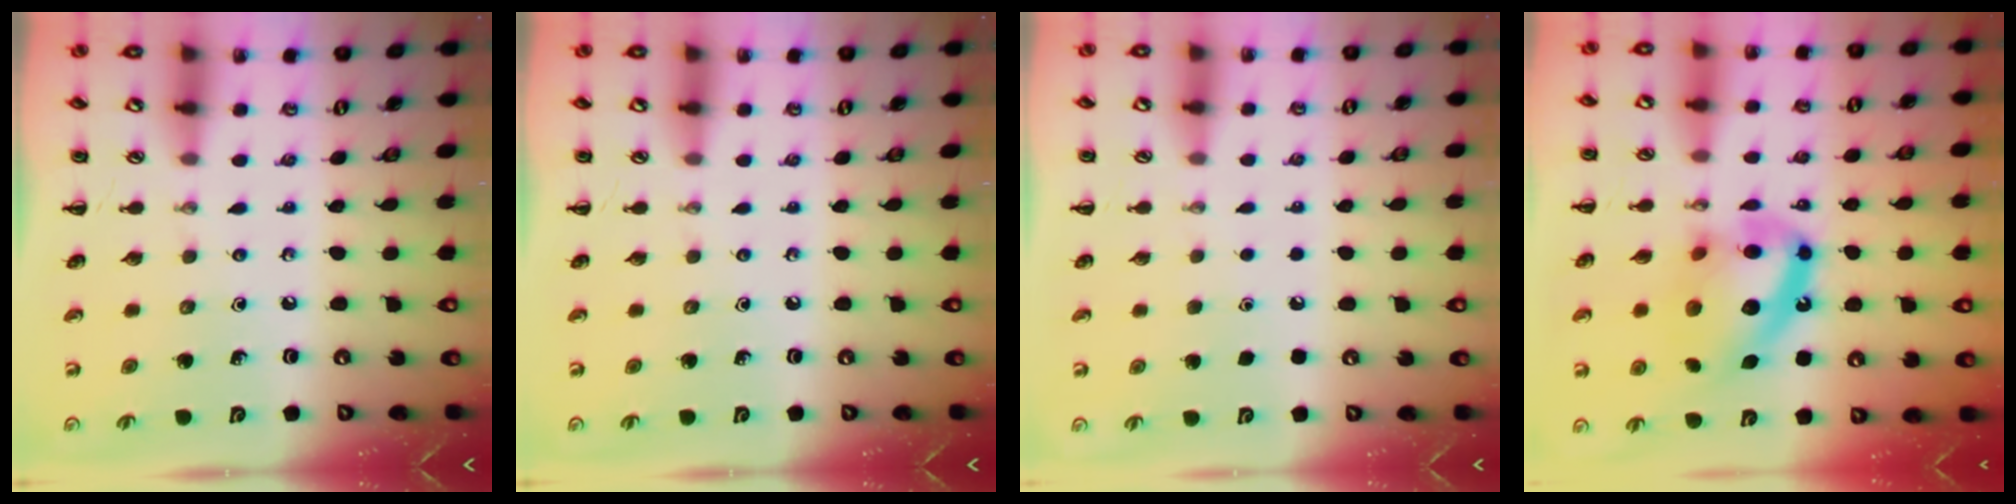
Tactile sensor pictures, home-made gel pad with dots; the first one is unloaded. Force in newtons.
{"total": 0.0}
{"total": 1.7, "press": 1.7, "slide": 0.1}
{"total": 16.9, "press": 16.6, "slide": 2.9}